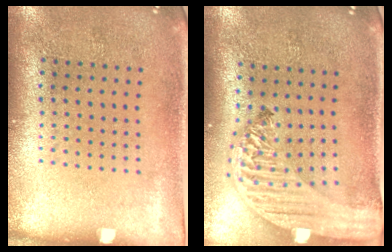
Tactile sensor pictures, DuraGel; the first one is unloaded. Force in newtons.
{"total": 3.2, "press": 2.6, "slide": 1.9}